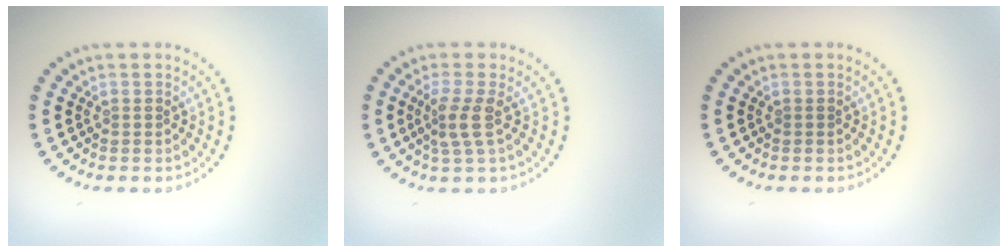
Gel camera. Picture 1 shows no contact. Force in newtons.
{"total": 2.4, "press": 1.7, "slide": 1.7}
{"total": 0.0}